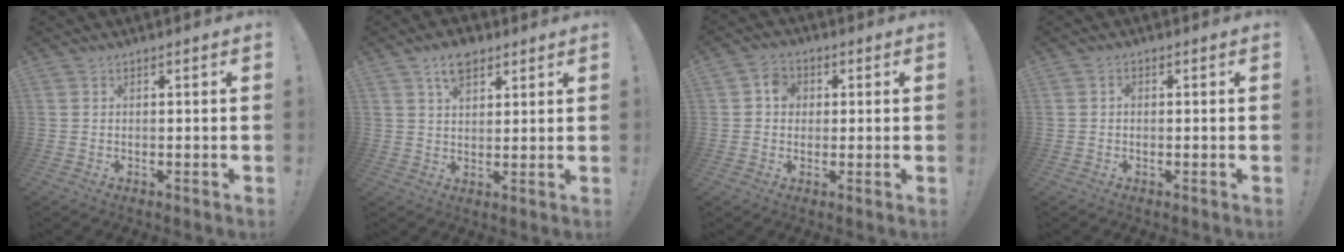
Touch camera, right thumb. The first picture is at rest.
{"total": 7.0, "force": [4.3, 4.0, 3.7], "torque": [-0.061, -0.009, 0.079]}
{"total": 5.3, "force": [0.7, 4.6, 2.5], "torque": [-0.035, 0.009, 0.012]}
{"total": 1.0, "force": [-0.2, 0.8, 0.6], "torque": [-0.018, 0.007, -0.004]}